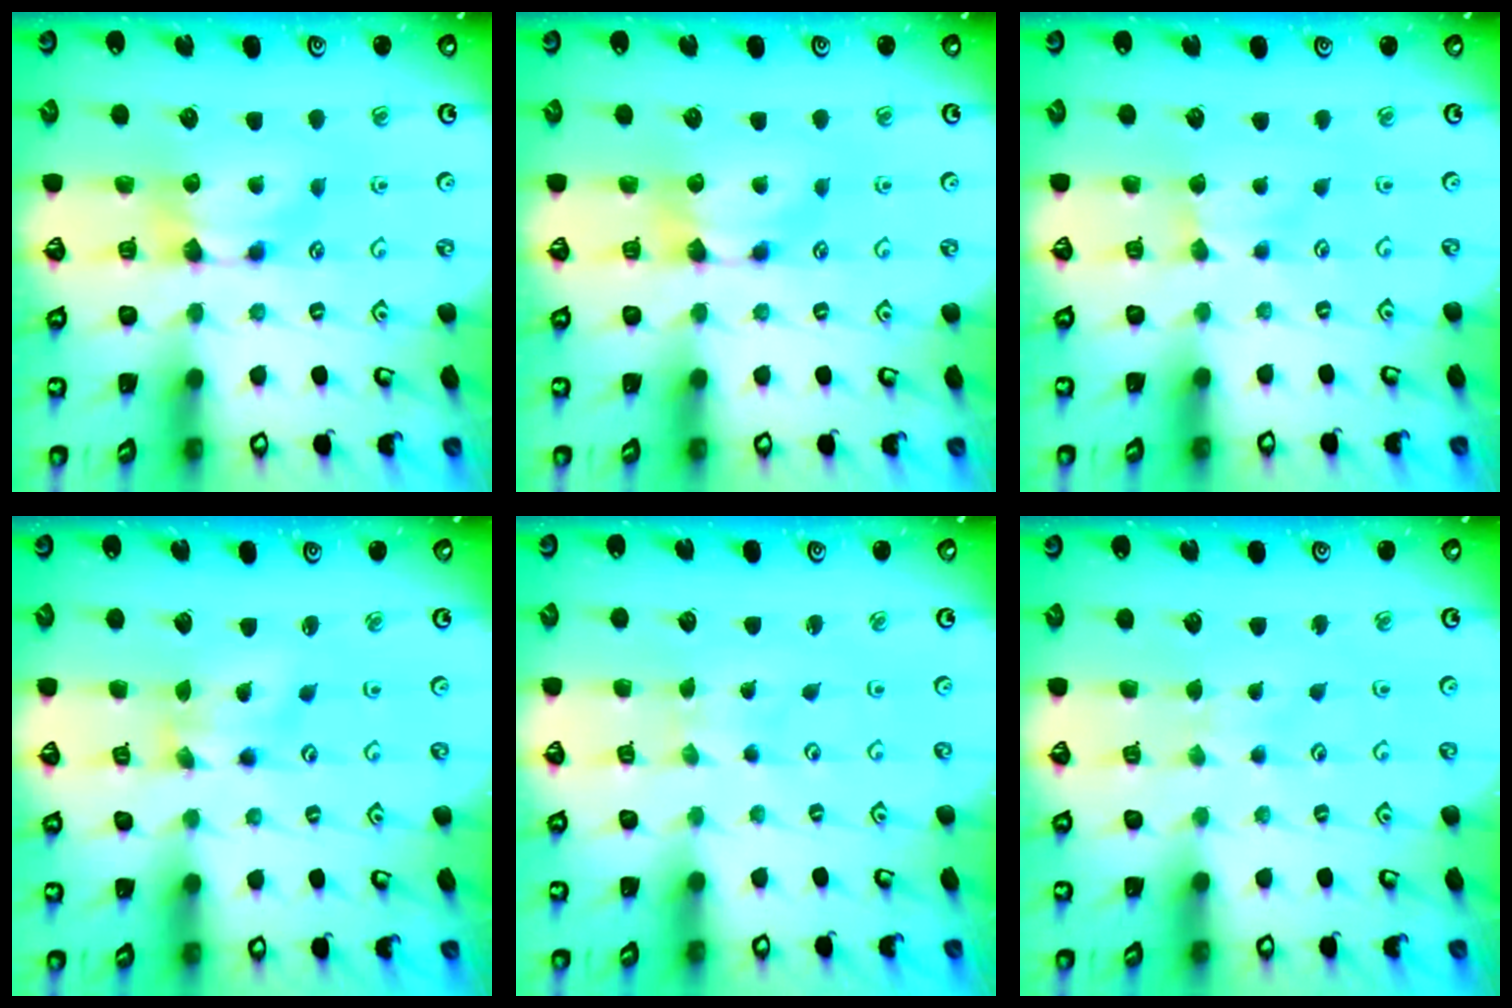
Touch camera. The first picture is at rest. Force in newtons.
{"total": 0.0}
{"total": 1.1, "press": 1.0, "slide": 0.6}
{"total": 1.1, "press": 0.3, "slide": 1.1}
{"total": 5.7, "press": 5.7, "slide": 0.3}
{"total": 4.7, "press": 4.7, "slide": 0.2}